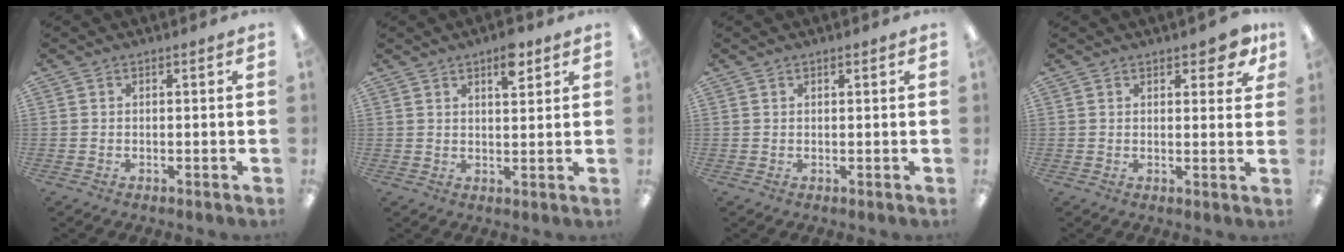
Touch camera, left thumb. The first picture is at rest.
{"total": 5.7, "force": [3.7, 2.1, 3.8], "torque": [-0.044, -0.018, 0.058]}
{"total": 0.7, "force": [0.6, 0.3, 0.3], "torque": [-0.007, 0.002, 0.011]}
{"total": 5.2, "force": [3.5, 2.2, 3.2], "torque": [-0.029, -0.015, 0.056]}